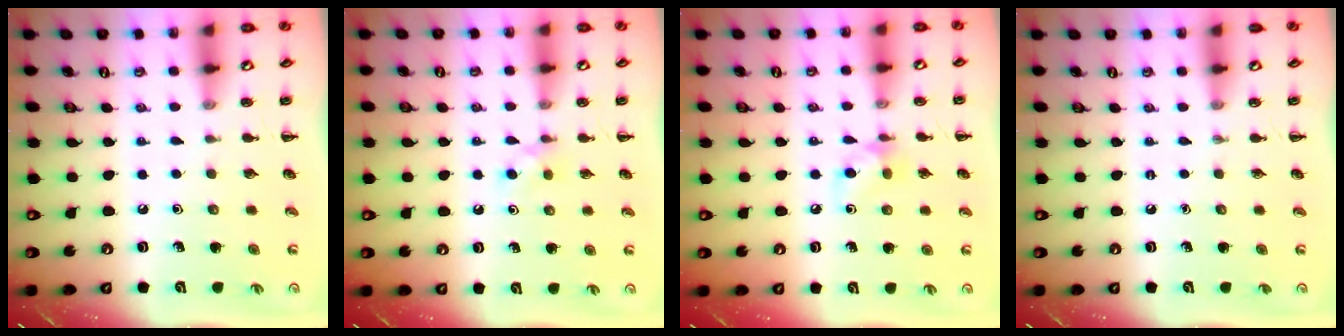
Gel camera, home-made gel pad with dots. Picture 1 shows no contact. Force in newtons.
{"total": 2.9, "press": 2.7, "slide": 1.1}
{"total": 7.0, "press": 6.8, "slide": 1.7}
{"total": 0.0}